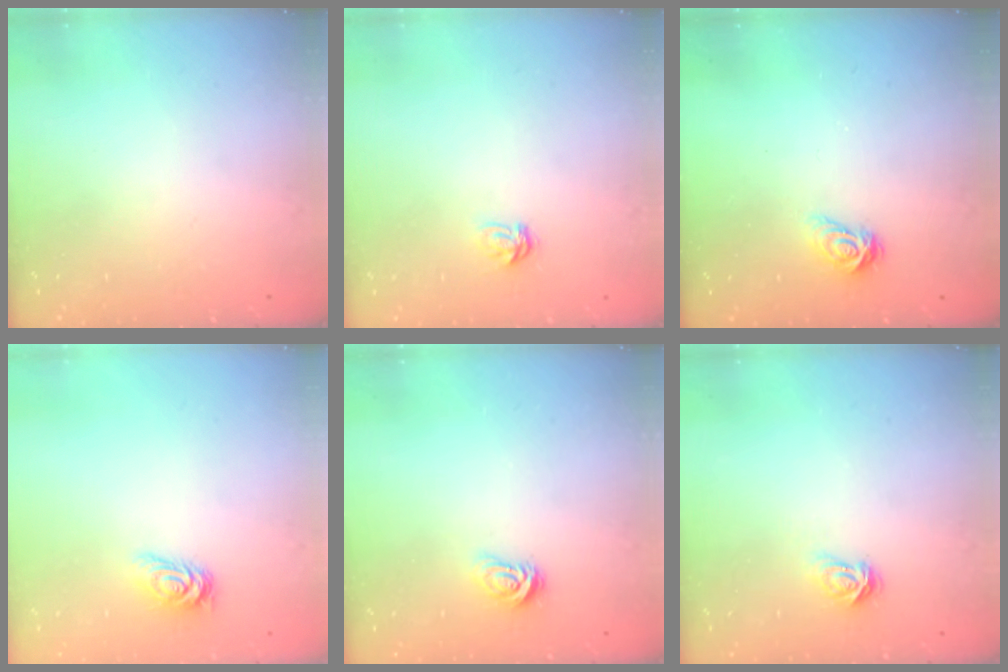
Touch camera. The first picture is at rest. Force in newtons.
{"total": 3.7, "press": 3.7, "slide": 0.4}
{"total": 3.8, "press": 3.8, "slide": 0.4}
{"total": 4.1, "press": 4.0, "slide": 0.6}
{"total": 2.9, "press": 2.8, "slide": 0.4}
{"total": 3.9, "press": 3.8, "slide": 0.5}